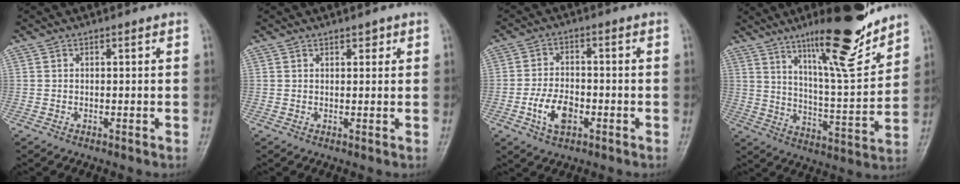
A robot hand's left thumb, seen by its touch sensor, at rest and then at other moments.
{"total": 1.5, "force": [1.0, 0.8, 0.7], "torque": [0.000, -0.003, 0.011]}
{"total": 6.8, "force": [-2.5, 4.0, 4.9], "torque": [-0.086, 0.013, -0.047]}
{"total": 18.0, "force": [12.6, 3.2, 12.4], "torque": [-0.168, -0.080, 0.207]}